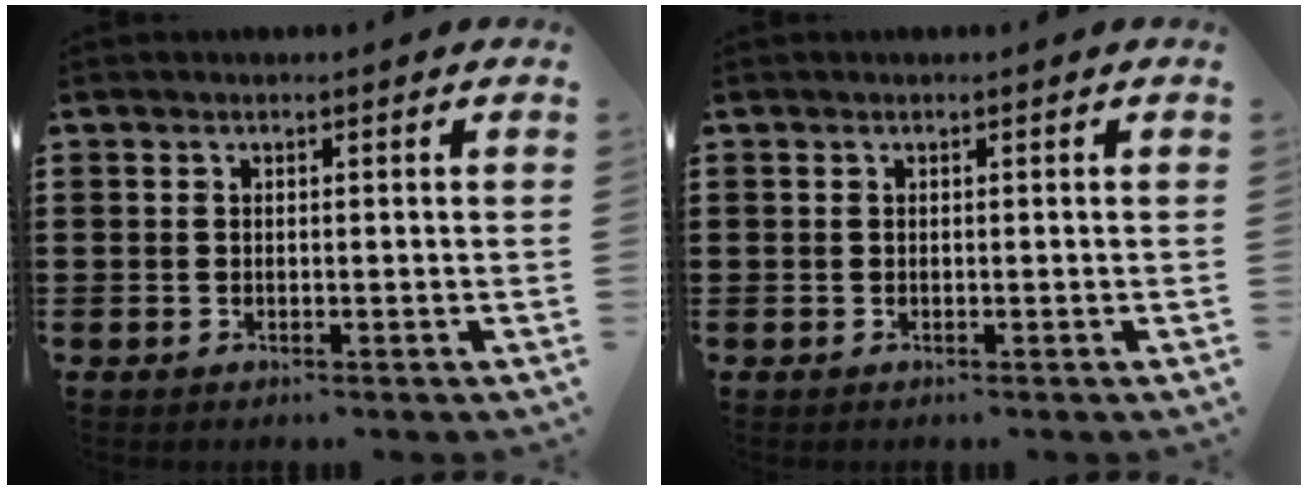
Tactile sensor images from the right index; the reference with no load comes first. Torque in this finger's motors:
{"motor_torque": [1.07, 1.07, 0.00, 0.00]}